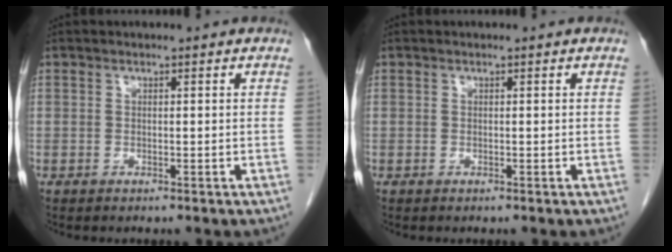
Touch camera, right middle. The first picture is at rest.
{"total": 0.0}